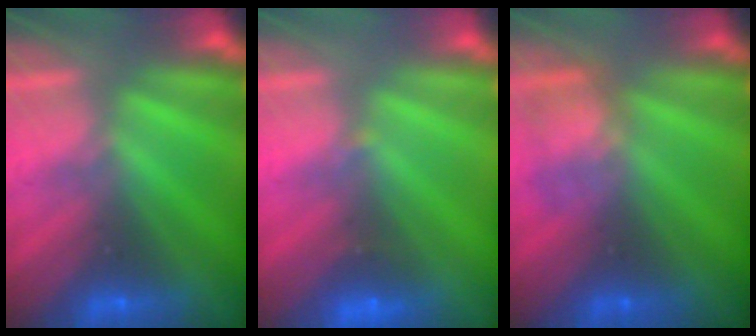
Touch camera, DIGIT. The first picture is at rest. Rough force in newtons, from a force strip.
{"total": 1.5}
{"total": 2.3}